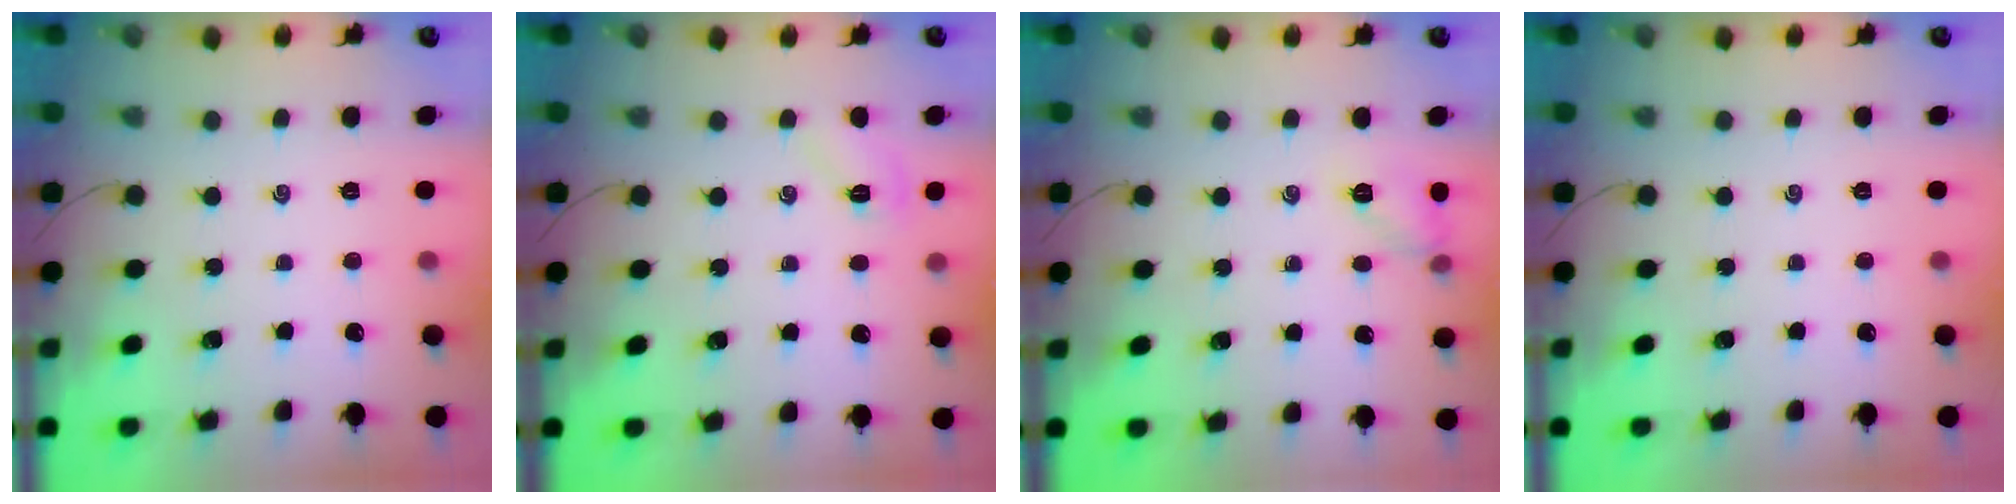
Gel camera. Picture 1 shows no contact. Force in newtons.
{"total": 7.0, "press": 6.8, "slide": 1.5}
{"total": 6.9, "press": 6.7, "slide": 1.6}
{"total": 0.0}